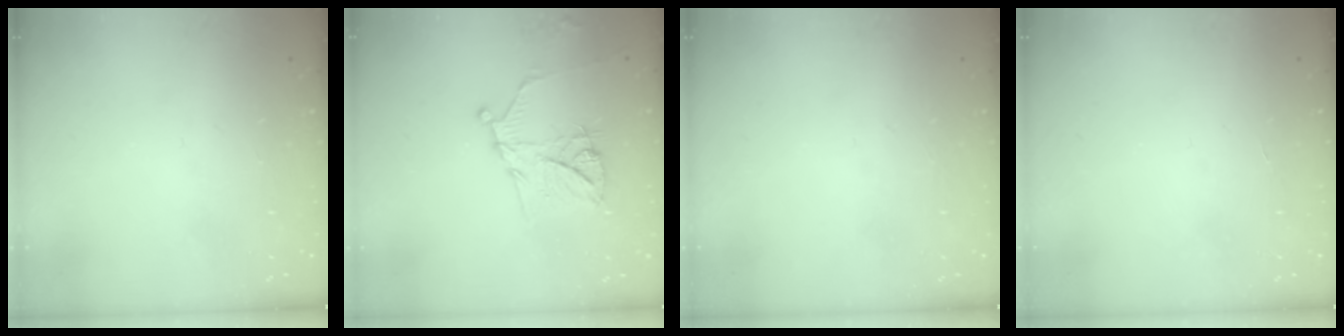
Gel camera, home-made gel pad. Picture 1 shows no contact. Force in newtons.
{"total": 13.8, "press": 13.7, "slide": 0.8}
{"total": 0.0}
{"total": 1.8, "press": 1.8, "slide": 0.1}